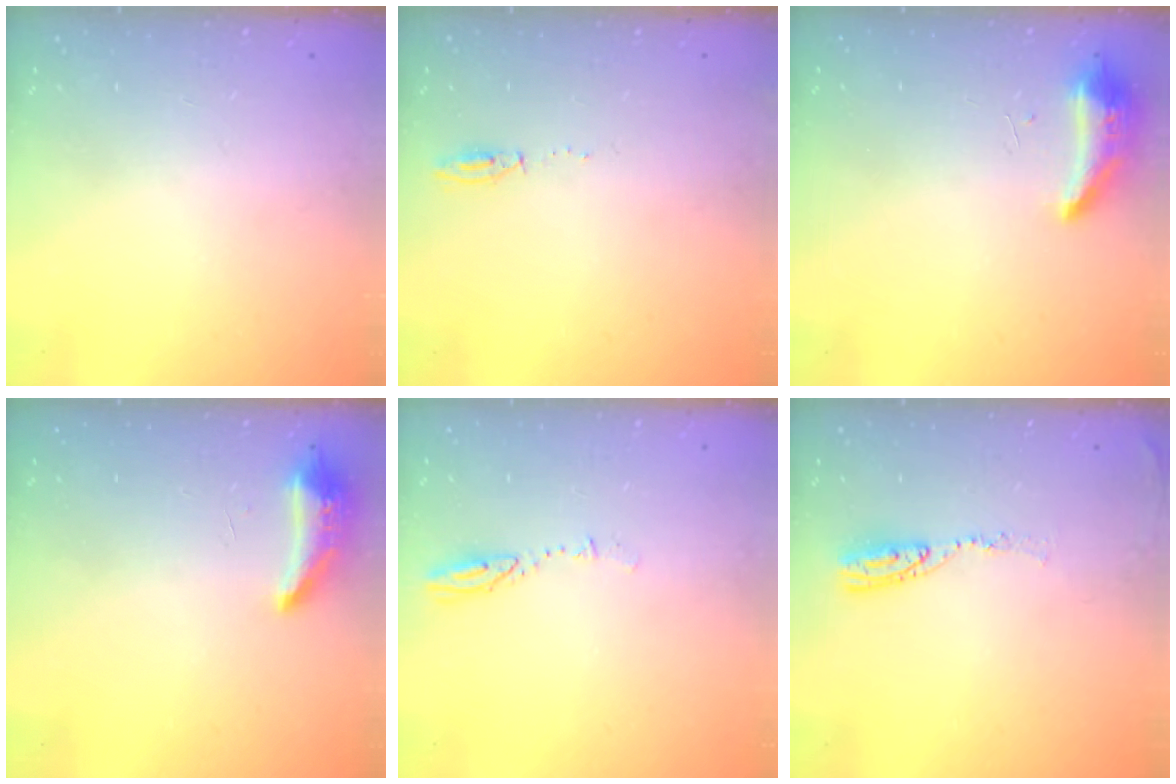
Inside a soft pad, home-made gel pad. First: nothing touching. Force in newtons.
{"total": 4.8, "press": 4.7, "slide": 1.0}
{"total": 8.5, "press": 8.4, "slide": 1.6}
{"total": 8.5, "press": 8.4, "slide": 1.6}
{"total": 3.5, "press": 3.4, "slide": 0.3}
{"total": 6.8, "press": 6.8, "slide": 0.6}